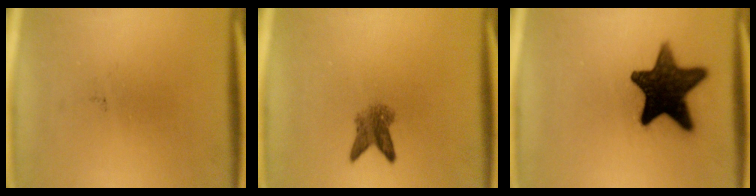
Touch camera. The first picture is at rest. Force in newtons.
{"total": 3.3}
{"total": 15.6}